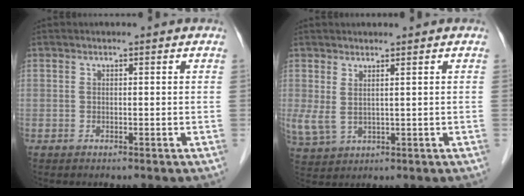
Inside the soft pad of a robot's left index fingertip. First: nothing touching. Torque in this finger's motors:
{"motor_torque": [0.00, -0.24, 0.22, 0.04]}